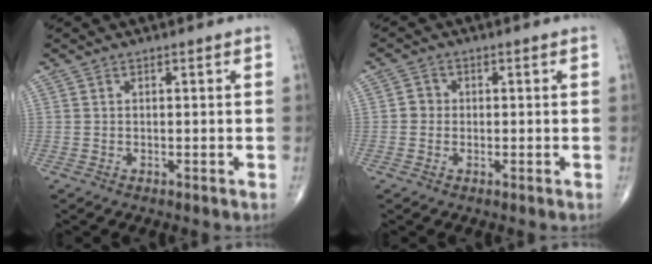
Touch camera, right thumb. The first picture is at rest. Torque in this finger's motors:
{"motor_torque": [-0.04, -0.02, 0.13, -0.04, 0.00]}